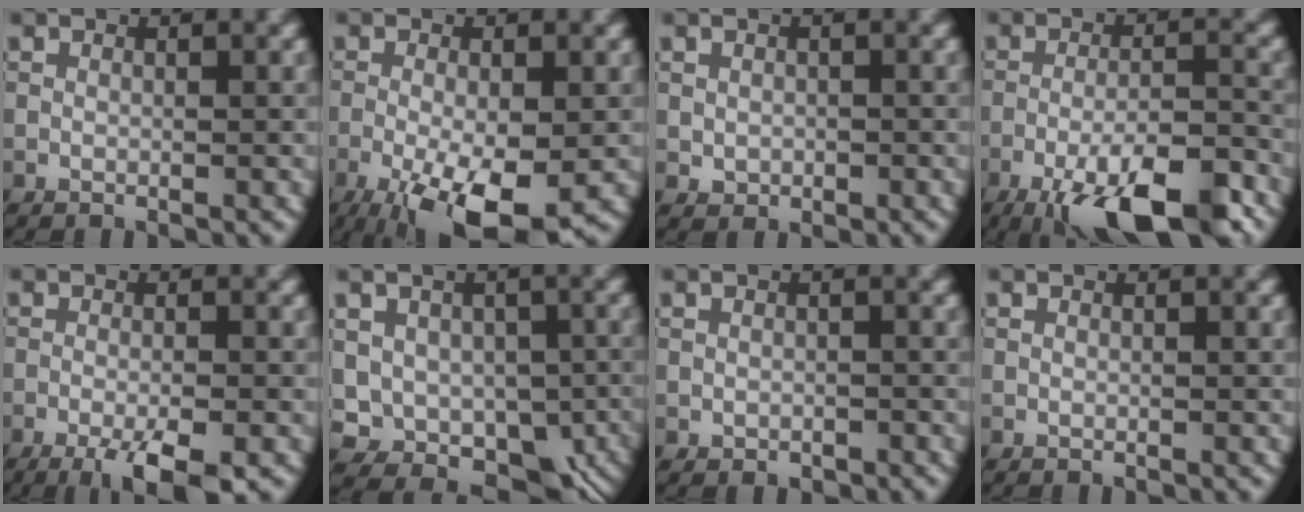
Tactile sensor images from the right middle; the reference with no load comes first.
{"total": 8.7, "force": [-3.7, 2.7, 7.3], "torque": [-0.130, -0.016, -0.054]}
{"total": 1.2, "force": [-0.1, 1.0, 0.5], "torque": [-0.007, -0.005, -0.001]}
{"total": 11.4, "force": [-7.3, 3.1, 8.2], "torque": [-0.139, -0.010, -0.119]}
{"total": 5.3, "force": [-3.1, 1.1, 4.1], "torque": [-0.068, -0.005, -0.051]}
{"total": 8.6, "force": [-1.3, 7.2, 4.5], "torque": [-0.046, -0.016, -0.010]}
{"total": 0.8, "force": [-0.3, 0.6, 0.4], "torque": [-0.004, -0.004, -0.005]}
{"total": 0.0}